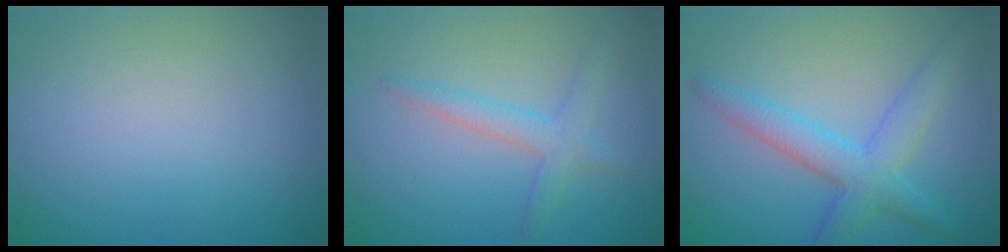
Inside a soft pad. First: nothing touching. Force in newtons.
{"total": 2.1, "press": 2.1, "slide": 0.1}
{"total": 3.9, "press": 3.9, "slide": 0.2}